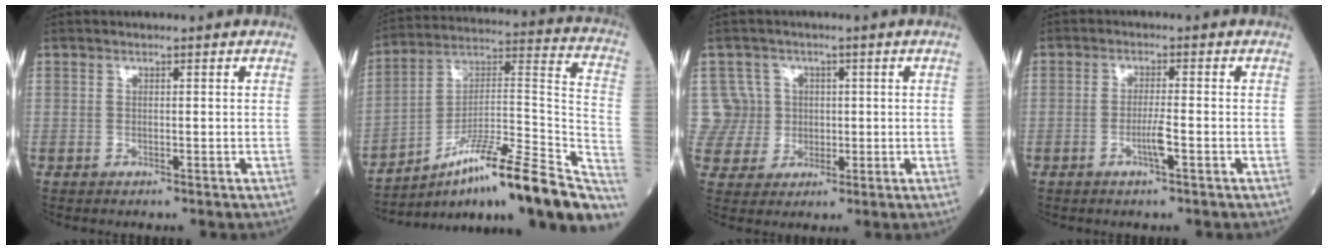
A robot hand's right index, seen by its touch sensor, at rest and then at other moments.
{"total": 25.6, "force": [-17.9, 2.7, 18.1], "torque": [-0.189, 0.031, -0.283]}
{"total": 6.2, "force": [1.2, 6.0, -0.6], "torque": [0.029, 0.022, 0.026]}
{"total": 3.1, "force": [-1.2, -0.1, 2.8], "torque": [-0.056, -0.003, -0.024]}